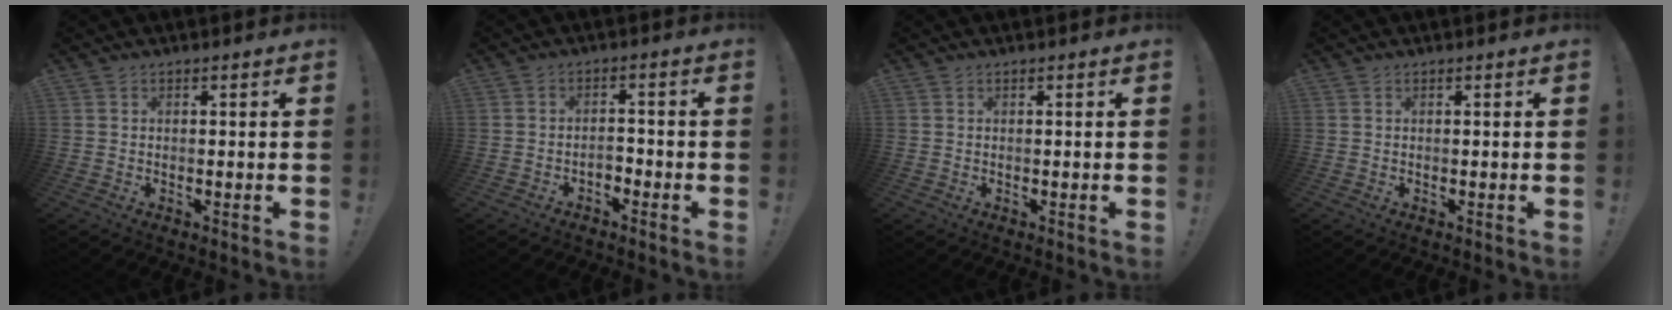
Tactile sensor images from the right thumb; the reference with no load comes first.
{"total": 2.8, "force": [-2.1, 1.3, 1.3], "torque": [-0.020, 0.001, -0.039]}
{"total": 0.0}
{"total": 0.0}